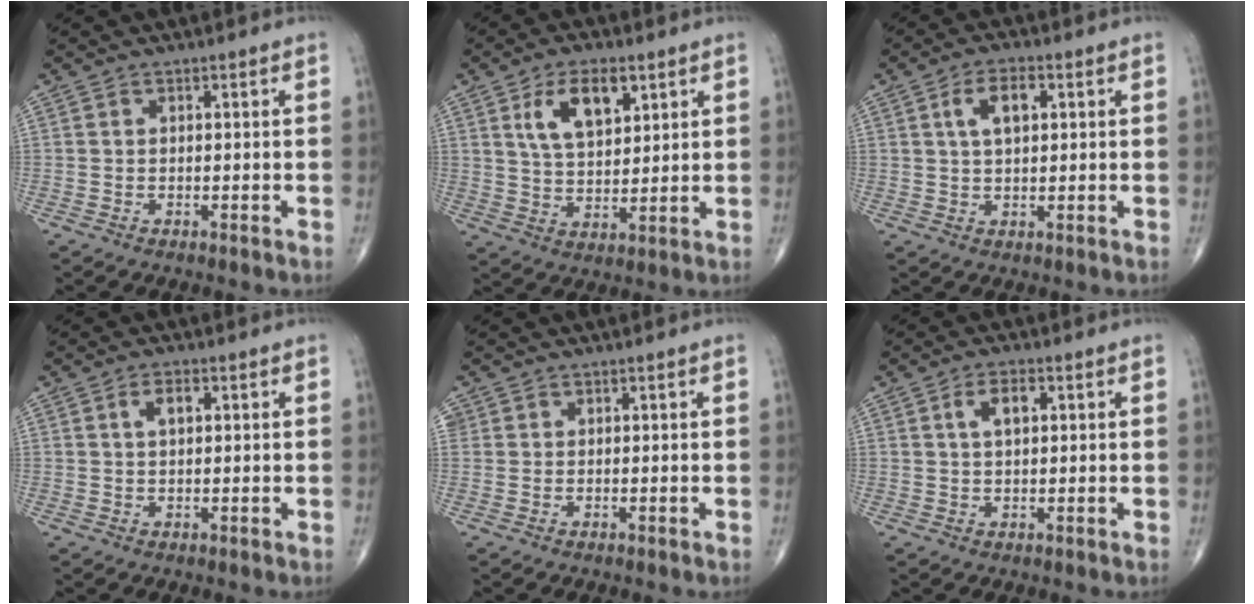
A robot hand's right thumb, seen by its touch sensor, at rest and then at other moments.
{"total": 10.1, "force": [4.6, 5.2, 7.3], "torque": [-0.112, -0.018, 0.087]}
{"total": 6.0, "force": [1.8, 3.1, 4.8], "torque": [-0.083, 0.005, 0.031]}
{"total": 3.0, "force": [0.9, 1.5, 2.4], "torque": [-0.042, 0.003, 0.015]}
{"total": 0.9, "force": [0.4, 0.8, 0.1], "torque": [0.011, 0.000, 0.004]}
{"total": 4.3, "force": [1.3, 2.2, 3.4], "torque": [-0.061, 0.004, 0.021]}